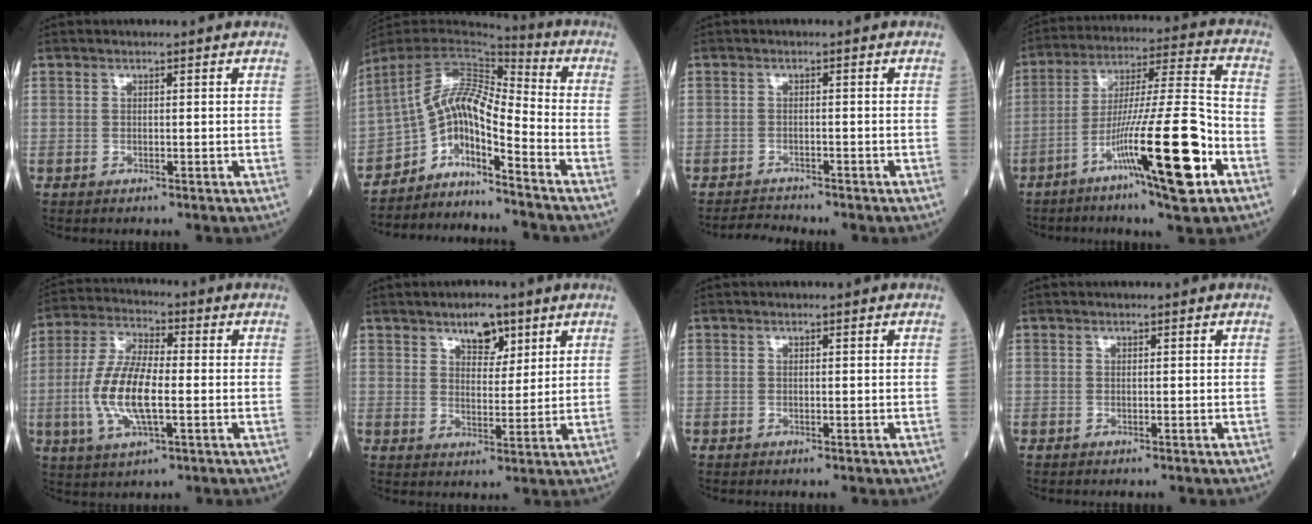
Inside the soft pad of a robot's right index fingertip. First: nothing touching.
{"total": 10.7, "force": [-8.1, 0.9, 6.9], "torque": [-0.121, 0.025, -0.150]}
{"total": 2.1, "force": [-2.0, -0.4, -0.3], "torque": [0.002, -0.015, -0.035]}
{"total": 17.6, "force": [-7.7, 0.8, 15.8], "torque": [-0.272, -0.010, -0.128]}
{"total": 10.9, "force": [-1.8, 3.1, 10.3], "torque": [-0.226, -0.003, -0.033]}
{"total": 5.2, "force": [3.4, 2.6, 3.0], "torque": [-0.043, 0.004, 0.054]}
{"total": 0.0}
{"total": 0.0}